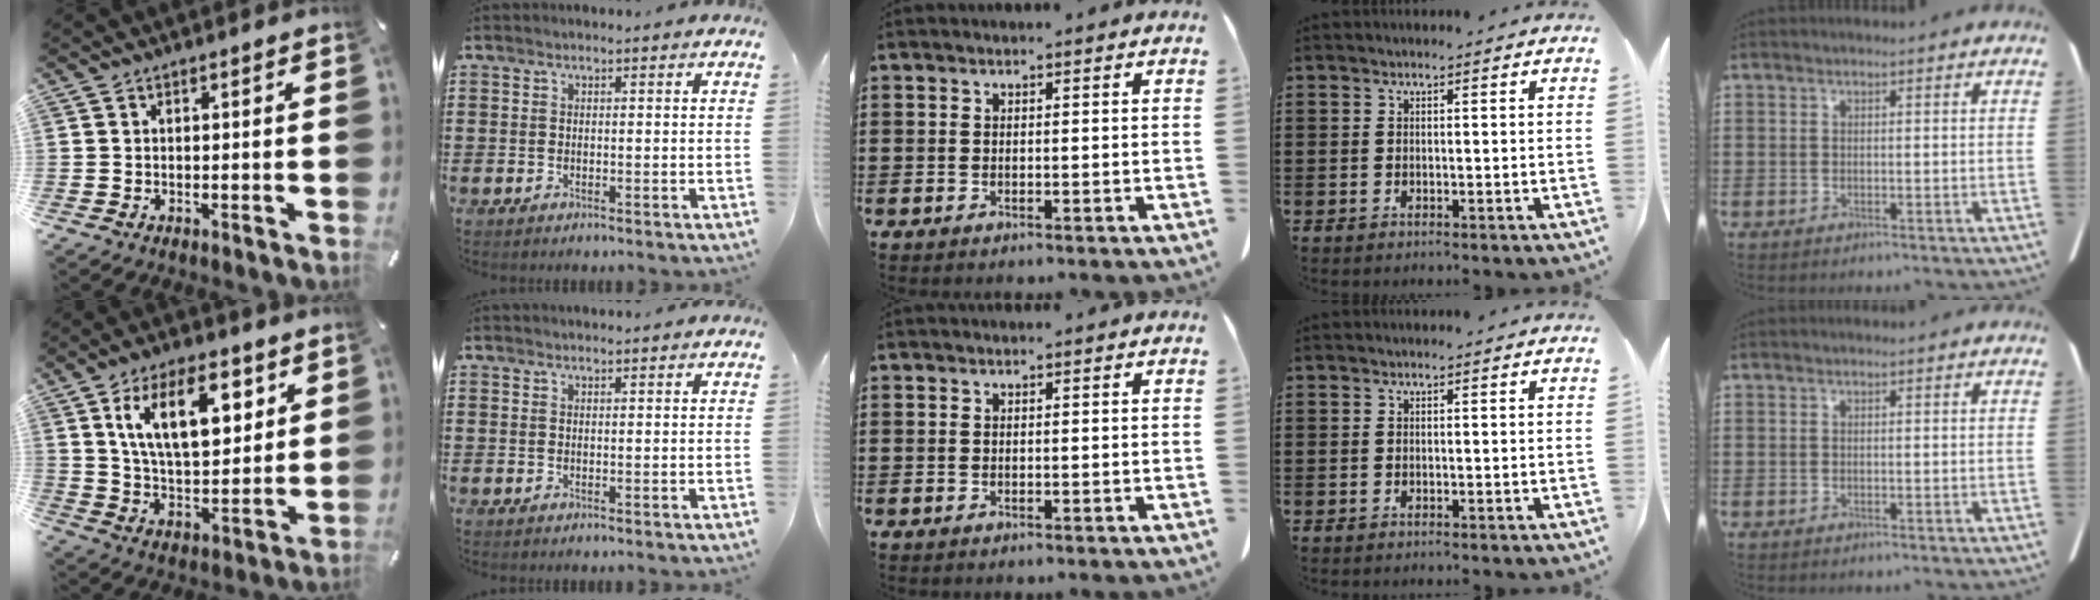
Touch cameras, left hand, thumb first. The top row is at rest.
{"thumb": {"total": 16.9, "force": [7.9, 8.6, 12.2], "torque": [-0.213, -0.009, 0.135]}, "index": {"total": 0.9, "force": [0.9, 0.0, 0.2], "torque": [-0.005, -0.001, 0.018]}}